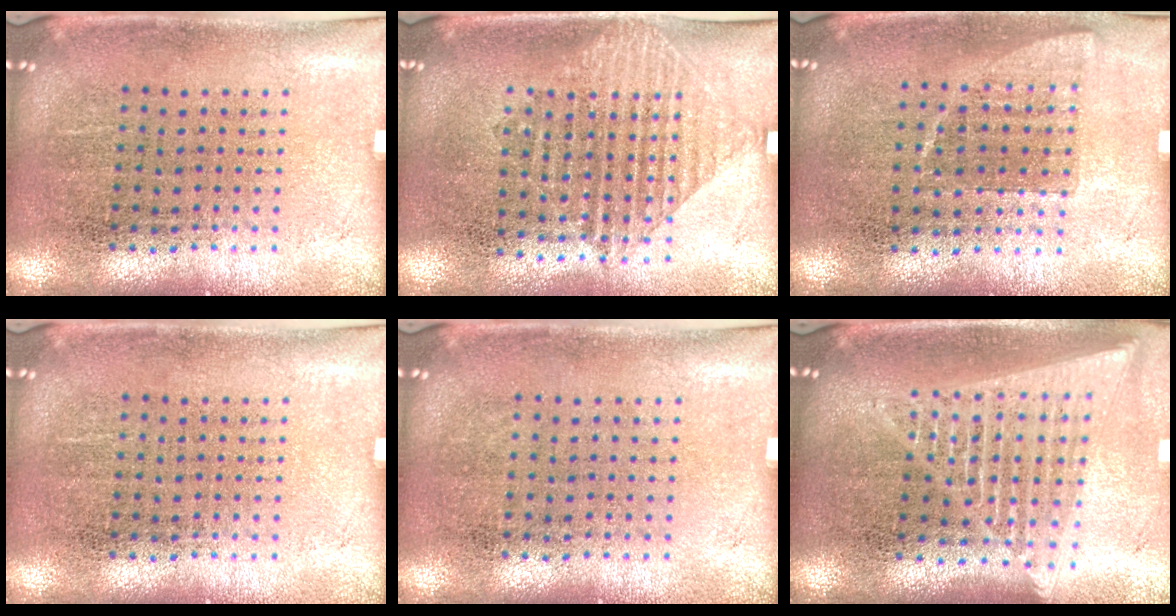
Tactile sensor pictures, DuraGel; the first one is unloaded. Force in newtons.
{"total": 1.2, "press": 1.0, "slide": 0.6}
{"total": 0.8, "press": 0.7, "slide": 0.4}
{"total": 0.0}
{"total": 0.0}
{"total": 1.8, "press": 1.6, "slide": 0.8}